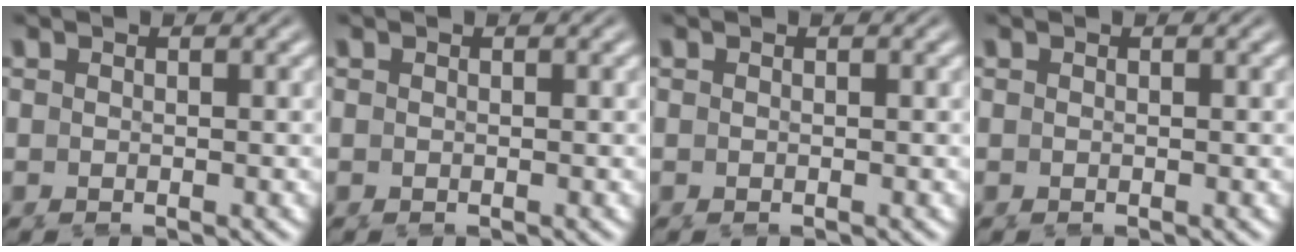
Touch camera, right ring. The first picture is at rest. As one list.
[{"total": 0.0}, {"total": 0.0}, {"total": 0.0}]